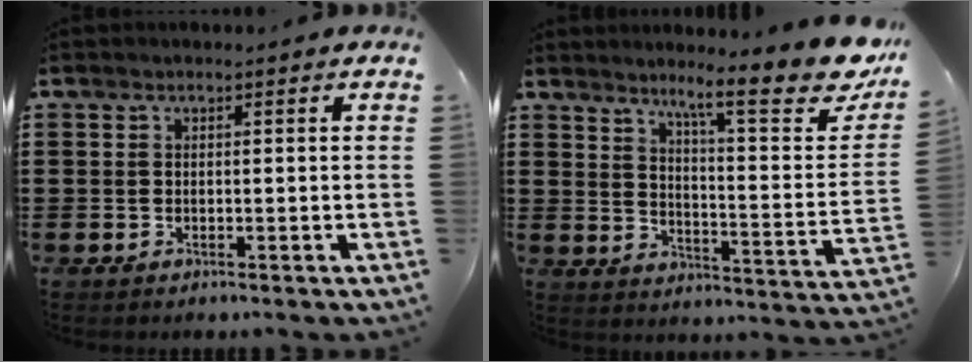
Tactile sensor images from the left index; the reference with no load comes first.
{"total": 11.9, "force": [9.1, 1.1, 7.6], "torque": [-0.127, -0.061, 0.142]}